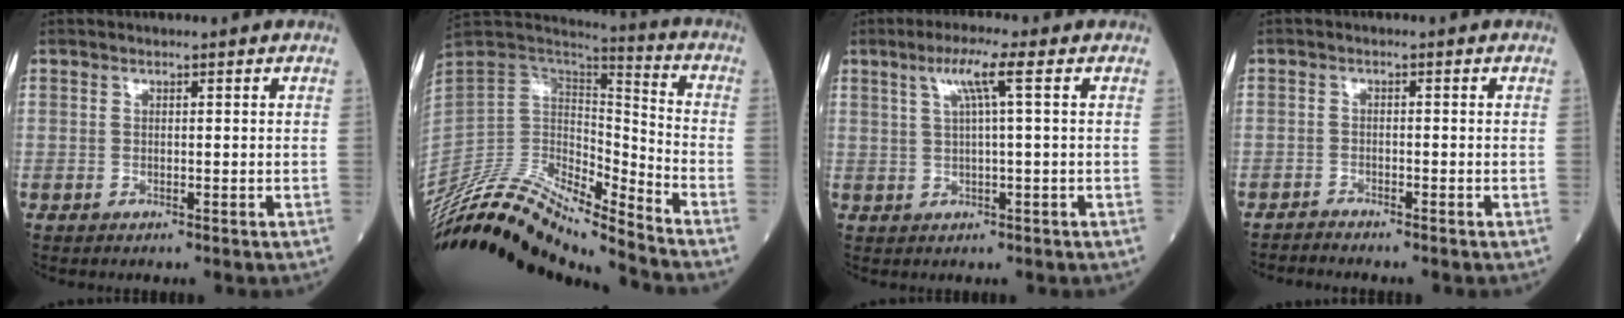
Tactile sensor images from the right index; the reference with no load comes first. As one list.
[{"total": 21.4, "force": [-20.0, 2.2, 7.0], "torque": [-0.137, 0.034, -0.354]}, {"total": 4.8, "force": [1.8, -0.6, 4.4], "torque": [-0.085, 0.010, 0.034]}, {"total": 2.0, "force": [-2.0, -0.3, -0.2], "torque": [0.005, -0.004, -0.037]}]